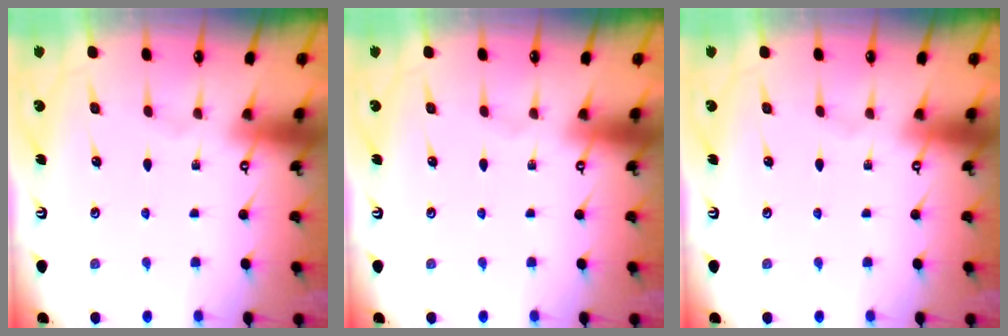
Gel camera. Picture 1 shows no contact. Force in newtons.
{"total": 0.0}
{"total": 0.0}